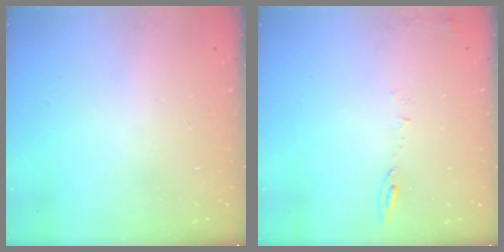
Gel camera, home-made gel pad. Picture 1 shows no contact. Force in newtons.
{"total": 6.2, "press": 6.2, "slide": 0.9}